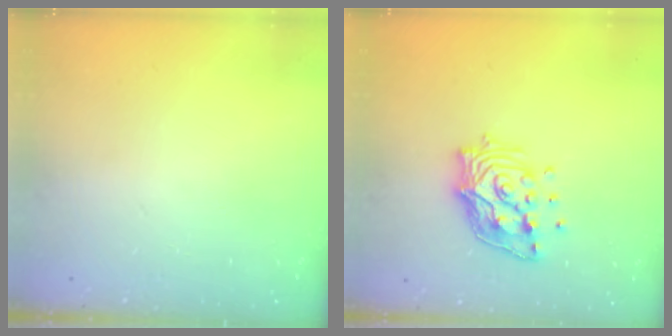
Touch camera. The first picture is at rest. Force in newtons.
{"total": 13.4, "press": 13.3, "slide": 1.3}